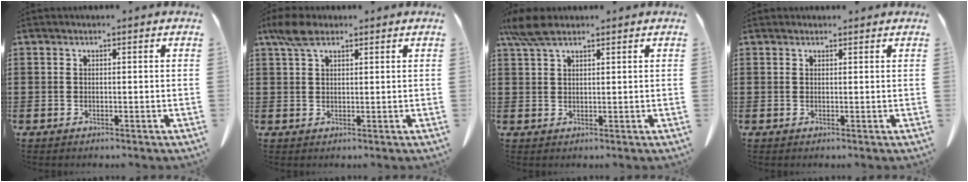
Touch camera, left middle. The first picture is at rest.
{"total": 4.3, "force": [2.6, 1.8, 2.9], "torque": [-0.072, 0.003, 0.047]}
{"total": 4.8, "force": [3.3, 1.5, 3.2], "torque": [-0.078, 0.000, 0.061]}
{"total": 0.8, "force": [0.7, 0.3, 0.1], "torque": [-0.004, -0.001, 0.015]}